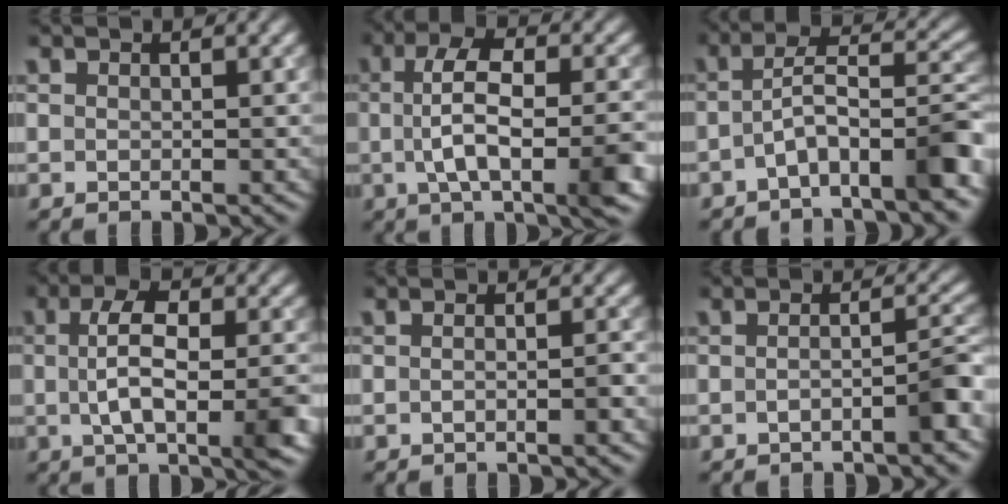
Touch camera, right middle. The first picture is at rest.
{"total": 8.0, "force": [-0.6, 2.7, 7.4], "torque": [-0.121, 0.005, -0.013]}
{"total": 6.5, "force": [-2.9, 2.1, 5.4], "torque": [-0.086, 0.023, -0.054]}
{"total": 7.2, "force": [-0.4, 2.7, 6.7], "torque": [-0.105, 0.003, -0.009]}
{"total": 1.5, "force": [-0.6, 0.4, 1.3], "torque": [-0.015, 0.002, -0.014]}
{"total": 2.9, "force": [-1.3, 0.7, 2.5], "torque": [-0.035, 0.011, -0.027]}